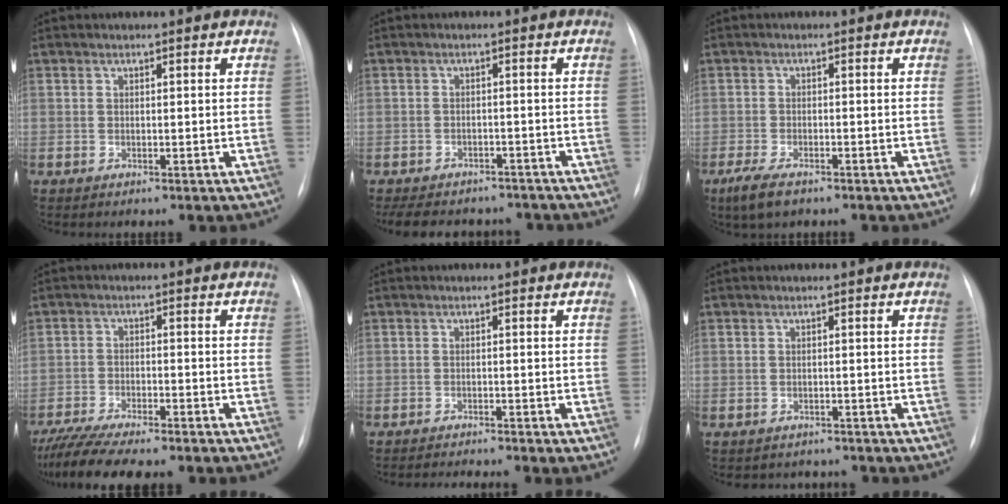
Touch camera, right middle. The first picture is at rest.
{"total": 12.5, "force": [-10.7, 5.3, 3.5], "torque": [-0.068, 0.010, -0.130]}
{"total": 4.8, "force": [-3.3, 1.6, 3.1], "torque": [-0.068, -0.011, -0.053]}
{"total": 10.8, "force": [-9.1, 1.2, 5.6], "torque": [-0.094, -0.016, -0.142]}
{"total": 4.2, "force": [-3.8, -0.6, 1.6], "torque": [-0.020, -0.006, -0.054]}
{"total": 3.0, "force": [-2.6, 1.4, -0.2], "torque": [-0.001, 0.007, -0.034]}